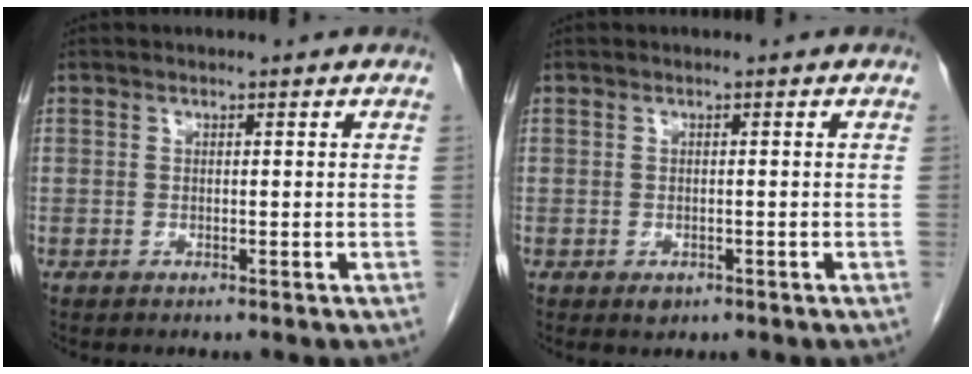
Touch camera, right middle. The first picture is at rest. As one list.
[{"total": 1.1, "force": [-0.6, 0.7, 0.5], "torque": [-0.007, 0.001, -0.003]}]